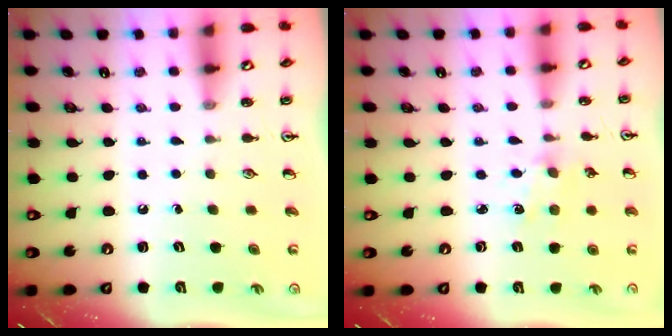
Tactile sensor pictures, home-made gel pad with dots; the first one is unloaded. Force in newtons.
{"total": 2.7, "press": 2.7, "slide": 0.4}